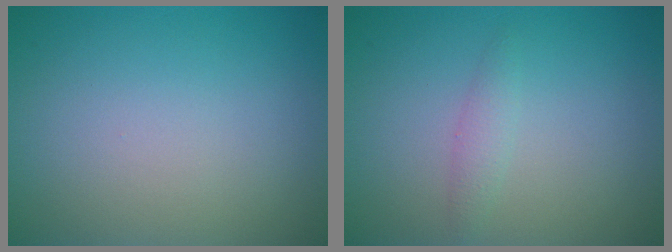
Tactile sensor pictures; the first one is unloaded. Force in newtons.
{"total": 1.2, "press": 1.2, "slide": 0.0}